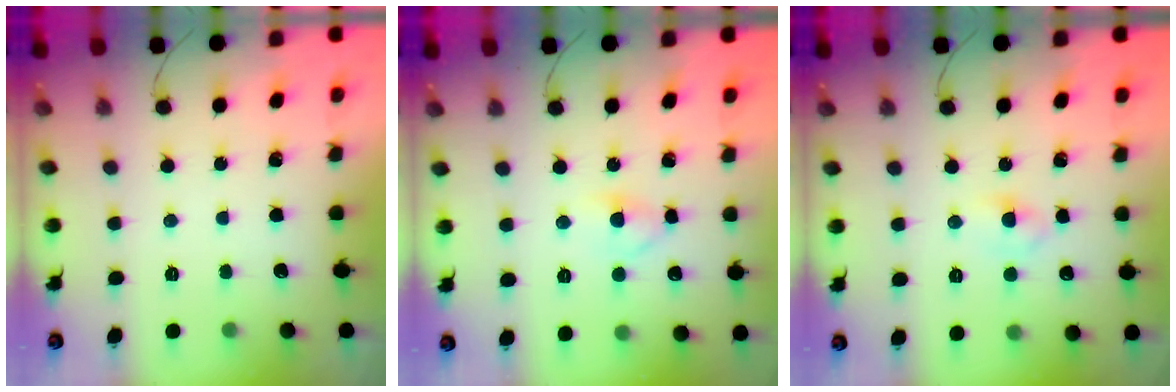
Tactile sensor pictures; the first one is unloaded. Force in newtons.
{"total": 4.1, "press": 3.9, "slide": 1.1}
{"total": 2.4, "press": 2.1, "slide": 1.0}